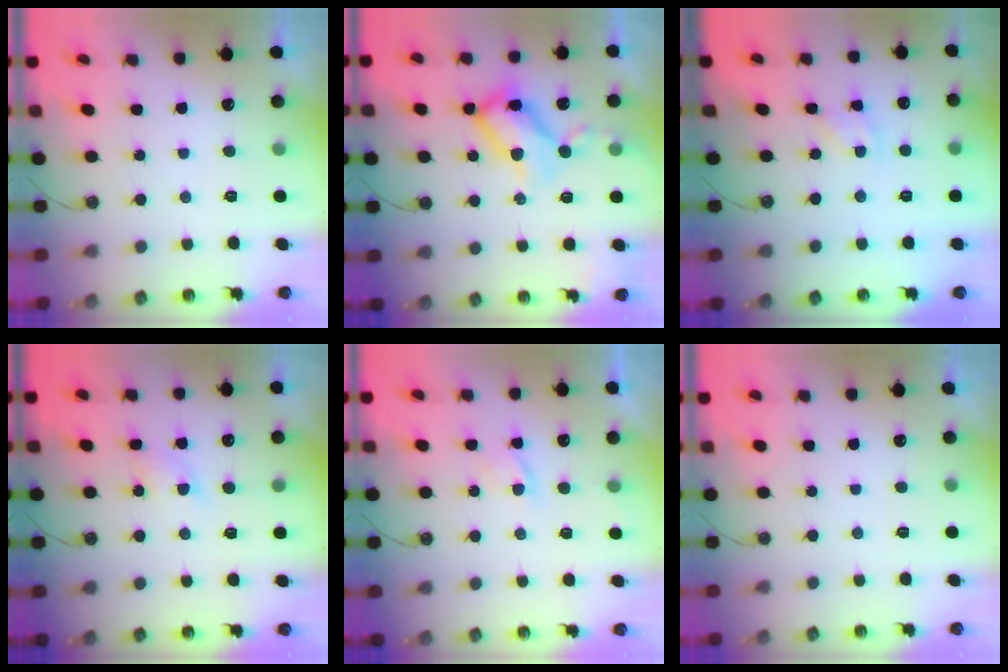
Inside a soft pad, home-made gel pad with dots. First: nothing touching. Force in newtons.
{"total": 16.3, "press": 16.2, "slide": 1.3}
{"total": 2.6, "press": 2.6, "slide": 0.4}
{"total": 5.5, "press": 5.4, "slide": 0.8}
{"total": 3.4, "press": 3.3, "slide": 0.5}
{"total": 0.0}